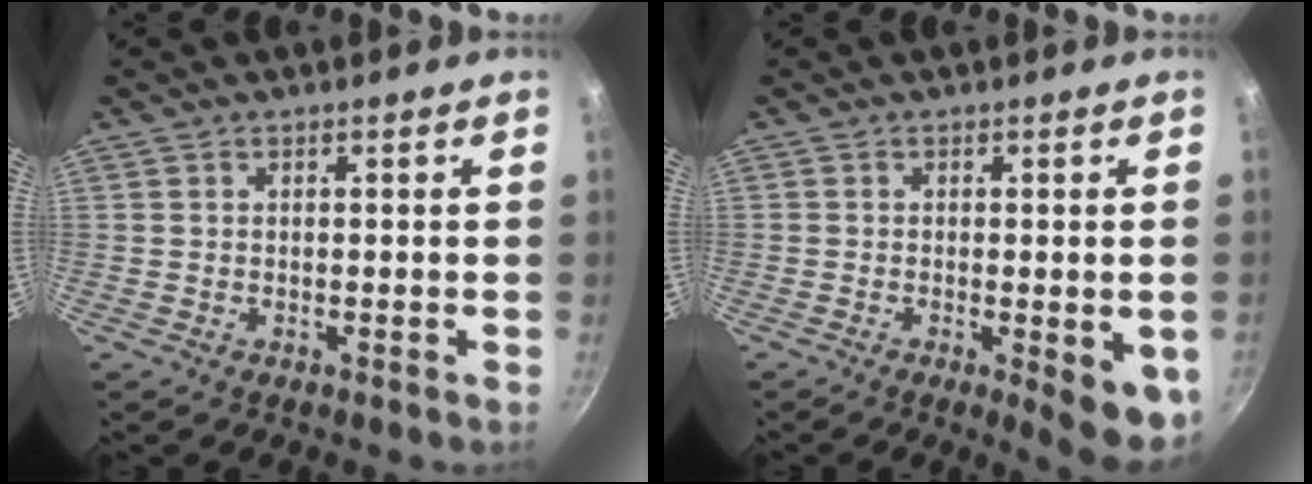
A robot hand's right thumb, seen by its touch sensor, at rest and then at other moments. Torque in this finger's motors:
{"motor_torque": [-0.13, 0.47, 0.05, 0.01, 0.08]}